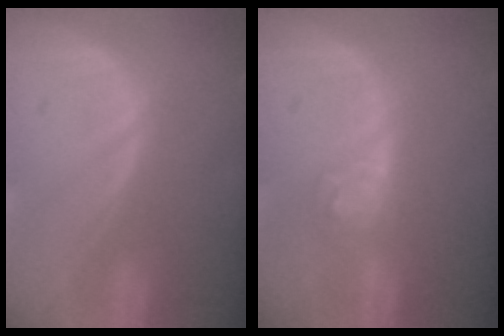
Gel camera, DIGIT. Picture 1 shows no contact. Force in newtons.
{"total": 4.3, "press": 3.9, "slide": 1.9}